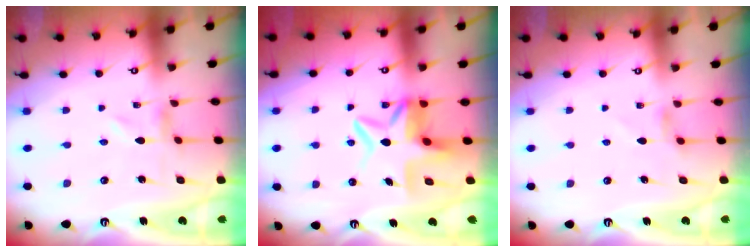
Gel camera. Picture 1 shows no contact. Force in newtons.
{"total": 8.1, "press": 7.8, "slide": 2.2}
{"total": 3.9, "press": 3.9, "slide": 0.5}